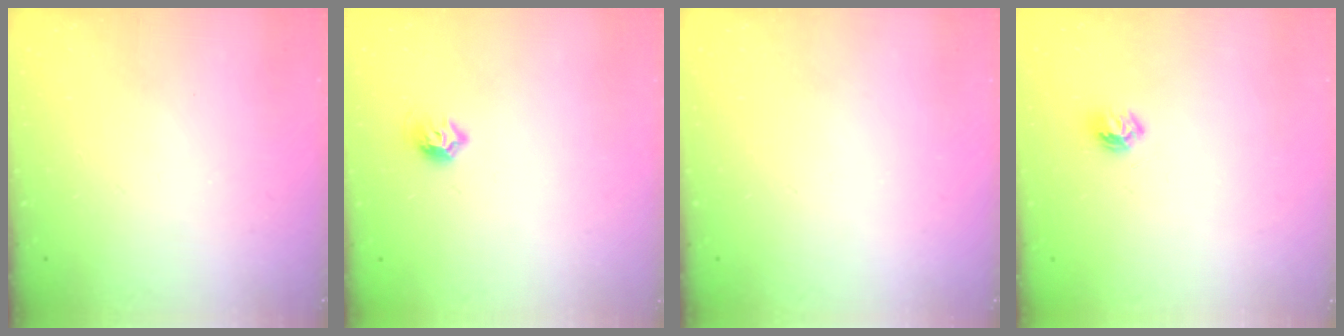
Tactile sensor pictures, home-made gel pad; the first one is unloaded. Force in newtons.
{"total": 5.7, "press": 5.6, "slide": 1.0}
{"total": 0.0}
{"total": 5.7, "press": 5.6, "slide": 0.7}